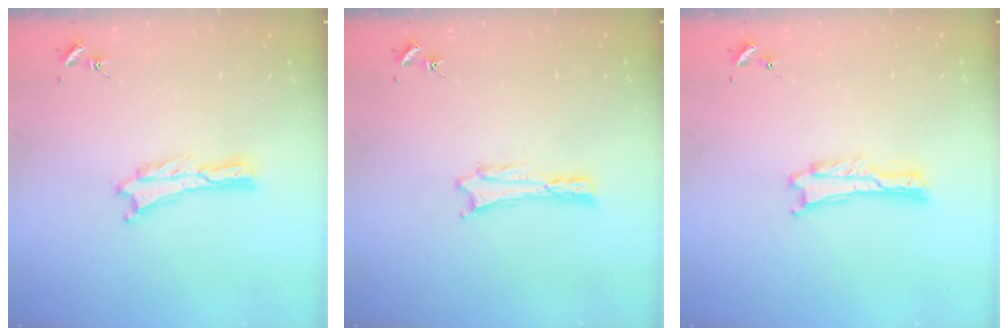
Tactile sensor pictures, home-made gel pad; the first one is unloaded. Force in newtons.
{"total": 0.7, "press": 0.7, "slide": 0.1}
{"total": 0.0}